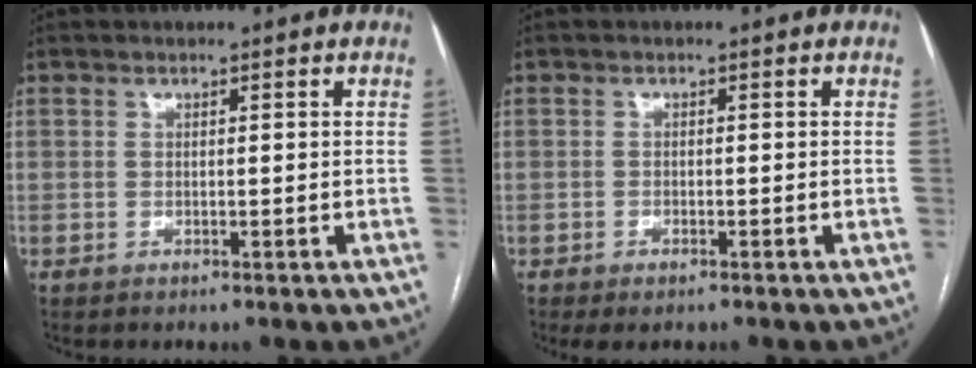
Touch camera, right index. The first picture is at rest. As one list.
[{"total": 1.9, "force": [-1.3, 0.7, 1.2], "torque": [-0.019, -0.003, -0.014]}]